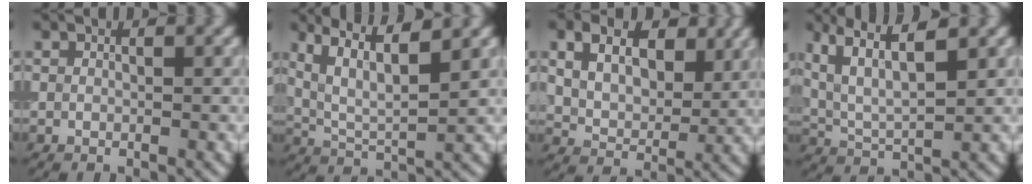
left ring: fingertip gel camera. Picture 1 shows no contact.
{"total": 6.3, "force": [3.5, 1.7, 4.9], "torque": [-0.099, 0.006, 0.066]}
{"total": 7.0, "force": [2.6, 4.5, 4.6], "torque": [-0.087, 0.001, 0.040]}
{"total": 6.1, "force": [3.1, 2.1, 4.8], "torque": [-0.101, 0.006, 0.059]}